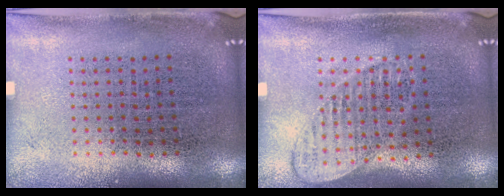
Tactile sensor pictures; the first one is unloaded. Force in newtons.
{"total": 1.0, "press": 1.0, "slide": 0.1}